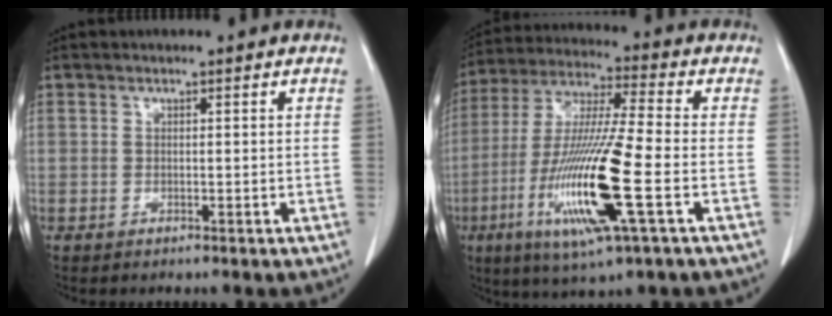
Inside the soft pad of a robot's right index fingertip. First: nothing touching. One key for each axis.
{"total": 17.7, "fx": -5.2, "fy": 0.6, "fz": 16.9, "tx": -0.348, "ty": -0.020, "tz": -0.097}